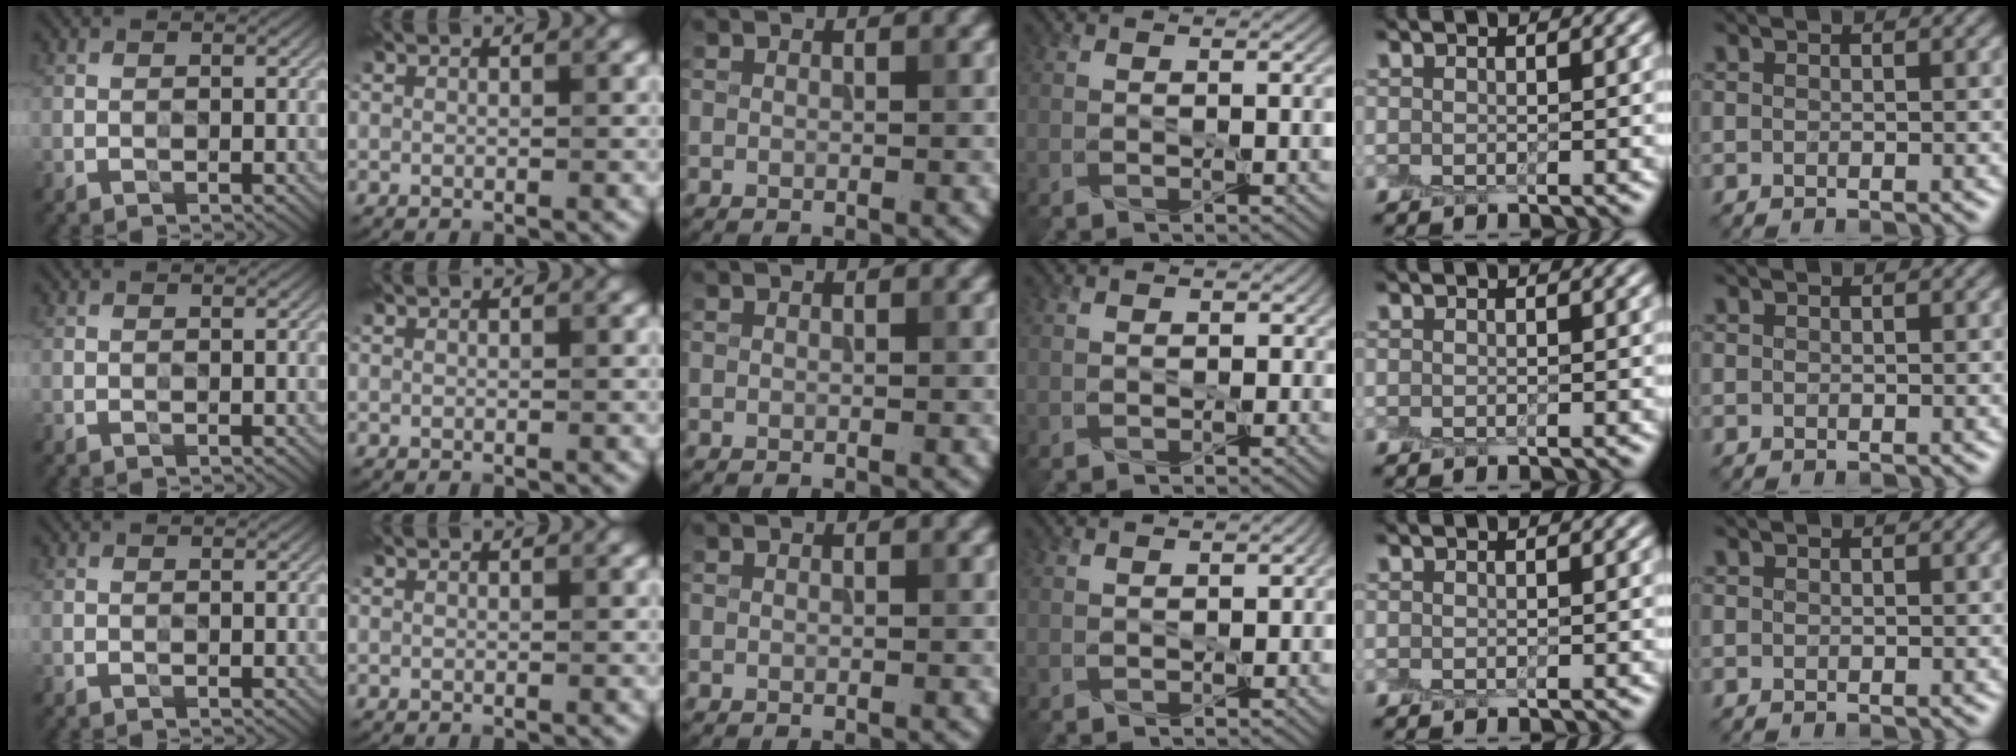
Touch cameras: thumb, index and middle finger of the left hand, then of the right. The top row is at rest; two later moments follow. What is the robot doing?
{"motion": "peel", "object": "plastic wrap"}